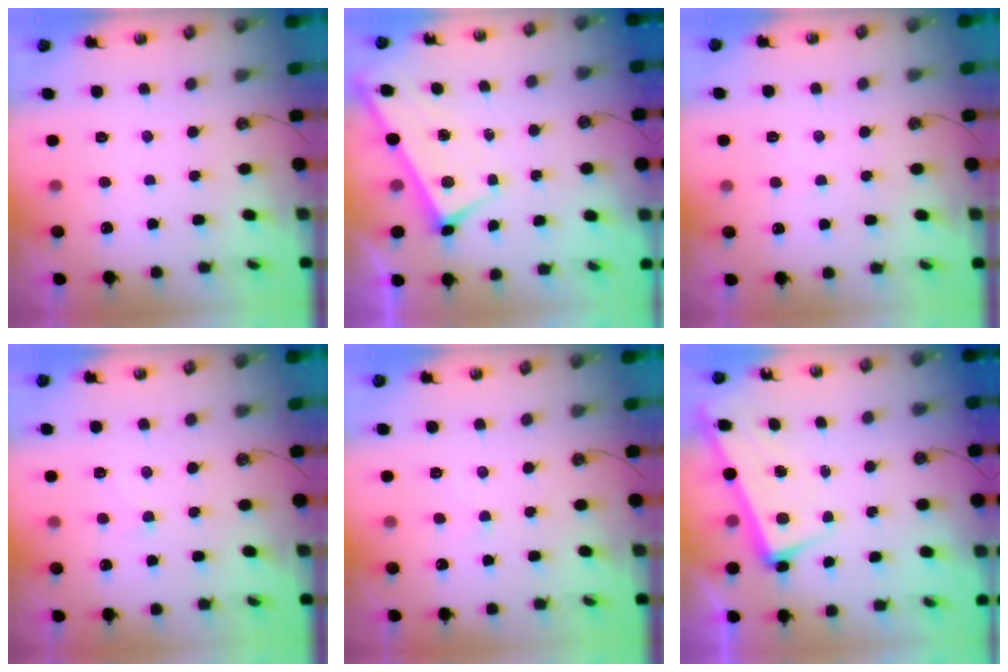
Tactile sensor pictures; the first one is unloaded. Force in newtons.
{"total": 1.4, "press": 1.3, "slide": 0.5}
{"total": 2.4, "press": 2.4, "slide": 0.2}
{"total": 1.8, "press": 1.7, "slide": 0.5}
{"total": 0.9, "press": 0.9, "slide": 0.1}
{"total": 2.5, "press": 2.3, "slide": 1.0}